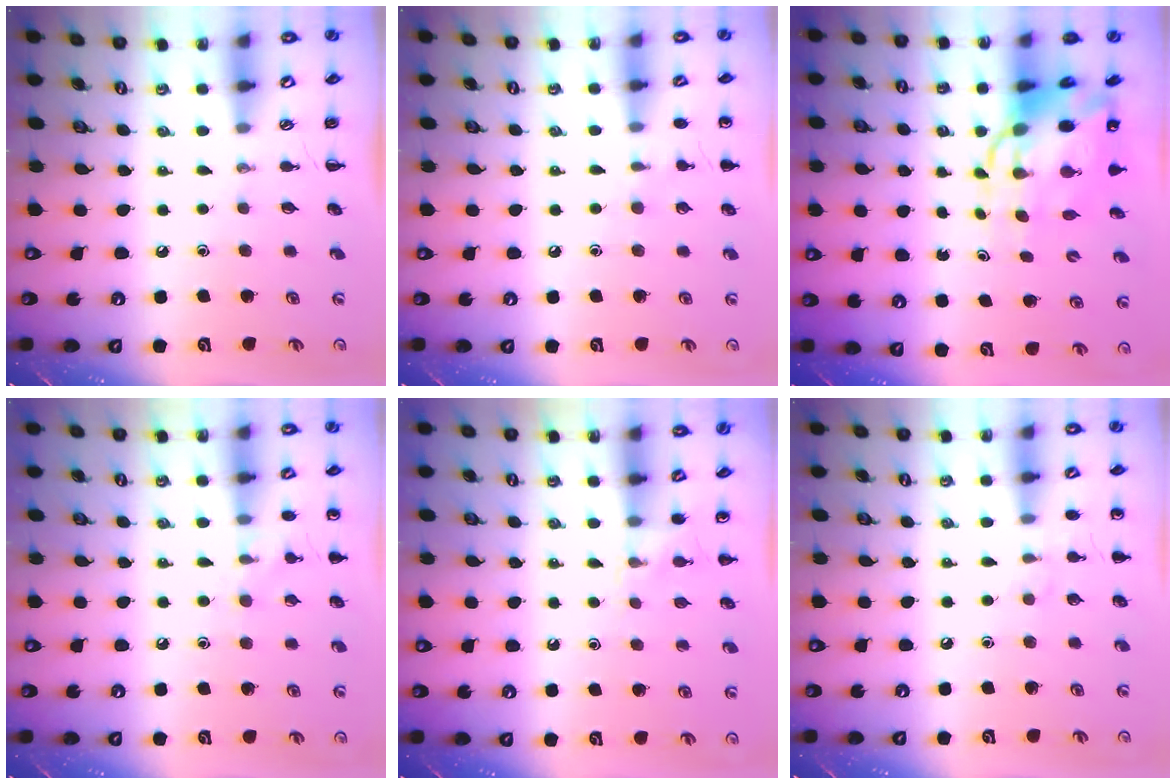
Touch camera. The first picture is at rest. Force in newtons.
{"total": 5.9, "press": 5.6, "slide": 1.8}
{"total": 10.0, "press": 9.7, "slide": 2.5}
{"total": 7.7, "press": 7.3, "slide": 2.2}
{"total": 4.6, "press": 4.3, "slide": 1.8}
{"total": 5.1, "press": 4.9, "slide": 1.7}